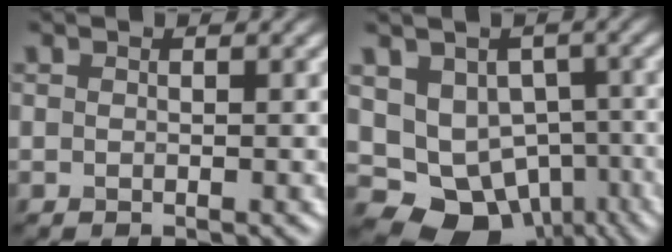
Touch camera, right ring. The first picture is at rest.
{"total": 9.7, "force": [-3.2, 7.7, 4.9], "torque": [-0.067, -0.014, -0.039]}